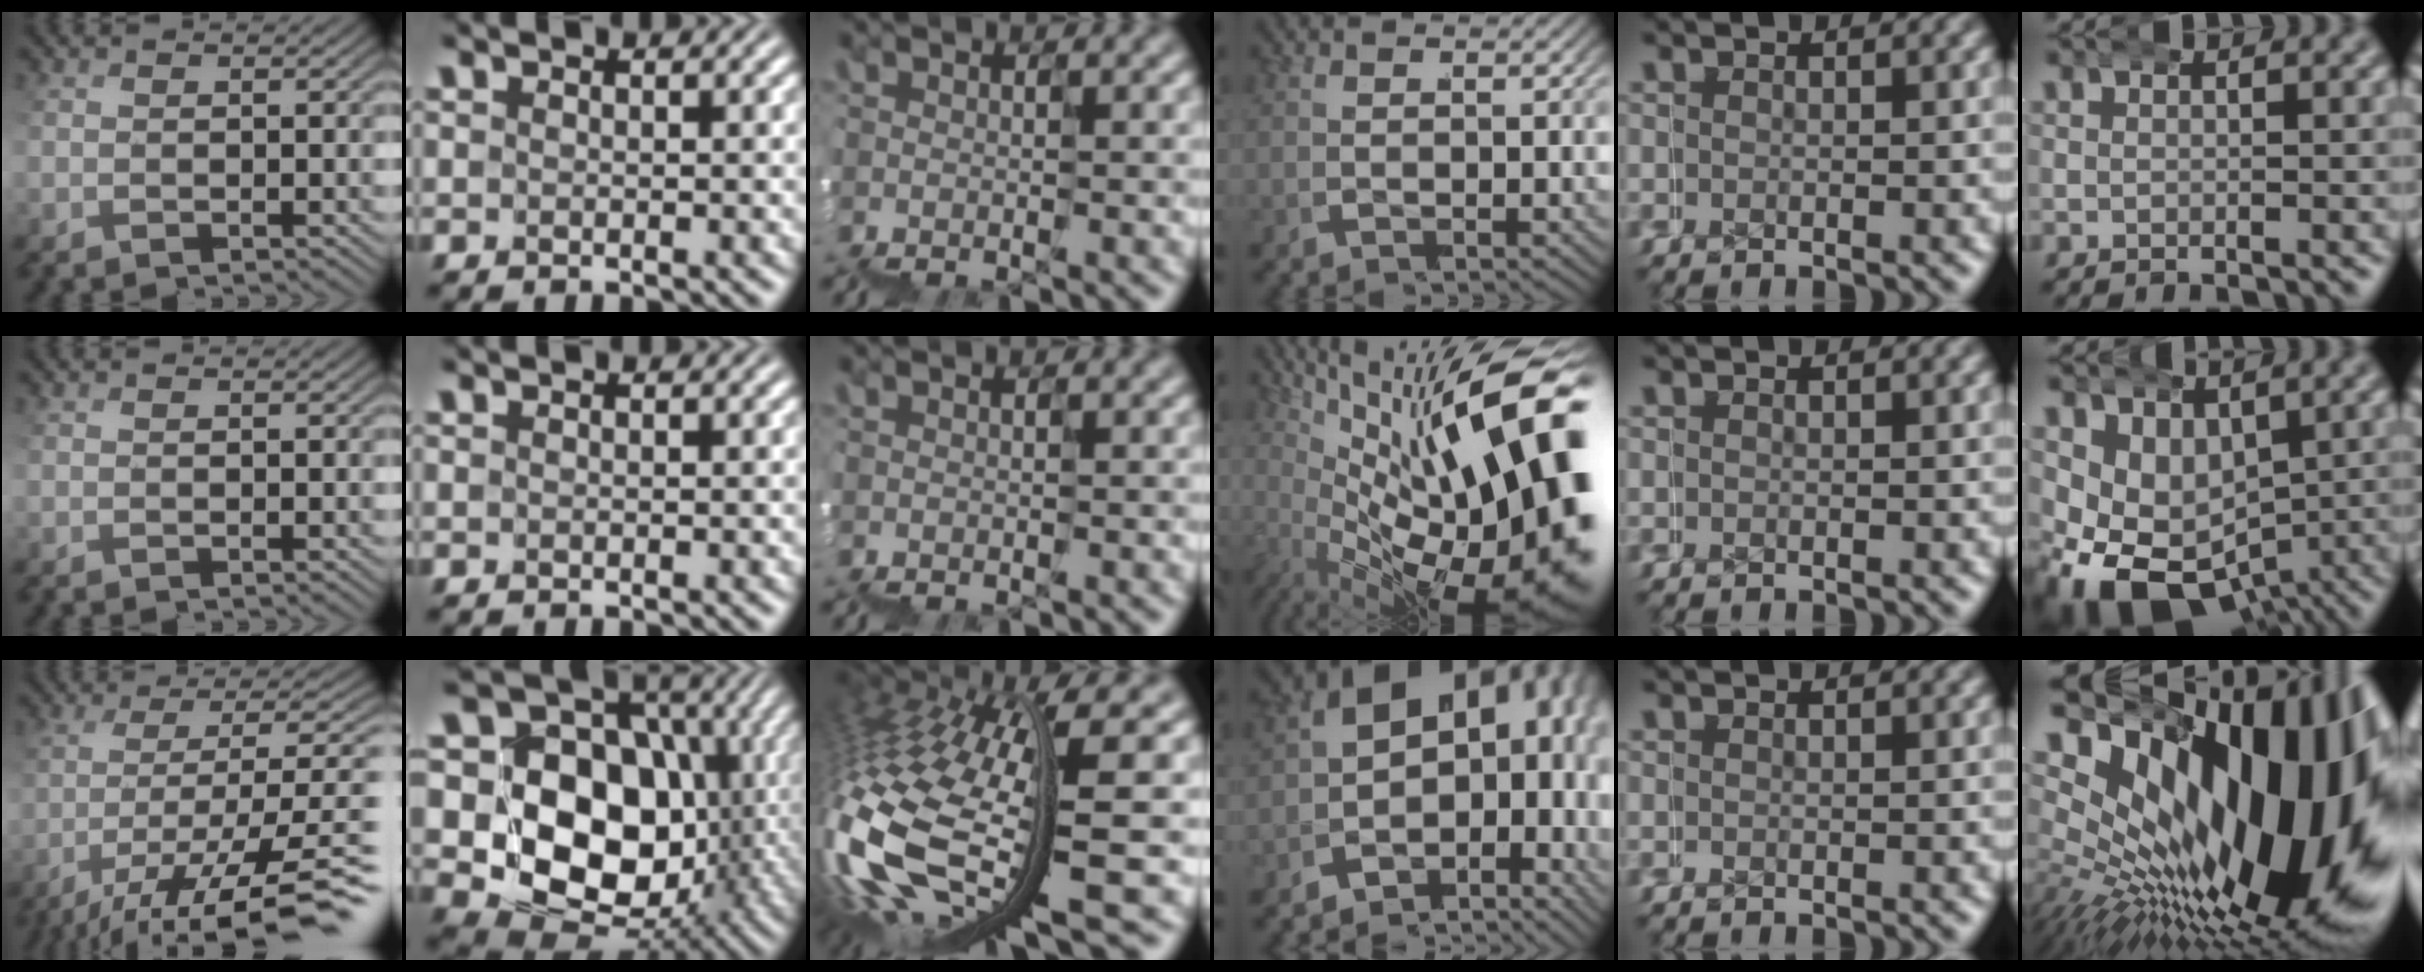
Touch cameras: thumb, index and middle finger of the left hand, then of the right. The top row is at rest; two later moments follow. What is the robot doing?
{"motion": "wrap", "object": "duck tape"}